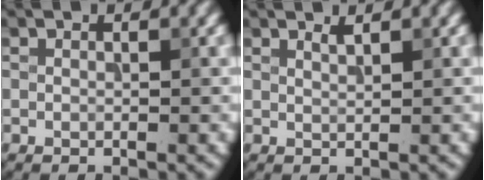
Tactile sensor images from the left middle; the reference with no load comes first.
{"total": 0.8, "force": [0.7, 0.1, 0.4], "torque": [-0.002, -0.001, 0.013]}